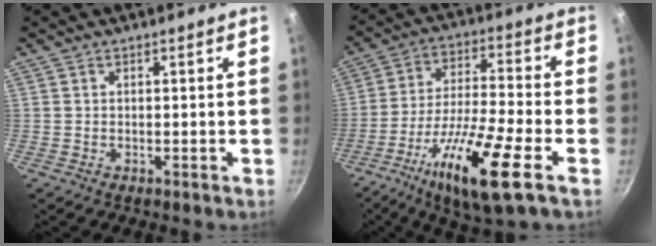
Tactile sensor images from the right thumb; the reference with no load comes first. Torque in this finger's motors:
{"motor_torque": [0.33, 0.45, 1.37, -1.40, 0.37]}